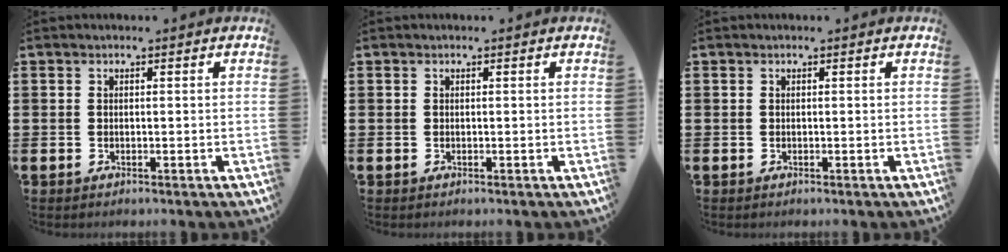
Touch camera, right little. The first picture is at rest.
{"total": 0.0}
{"total": 0.0}